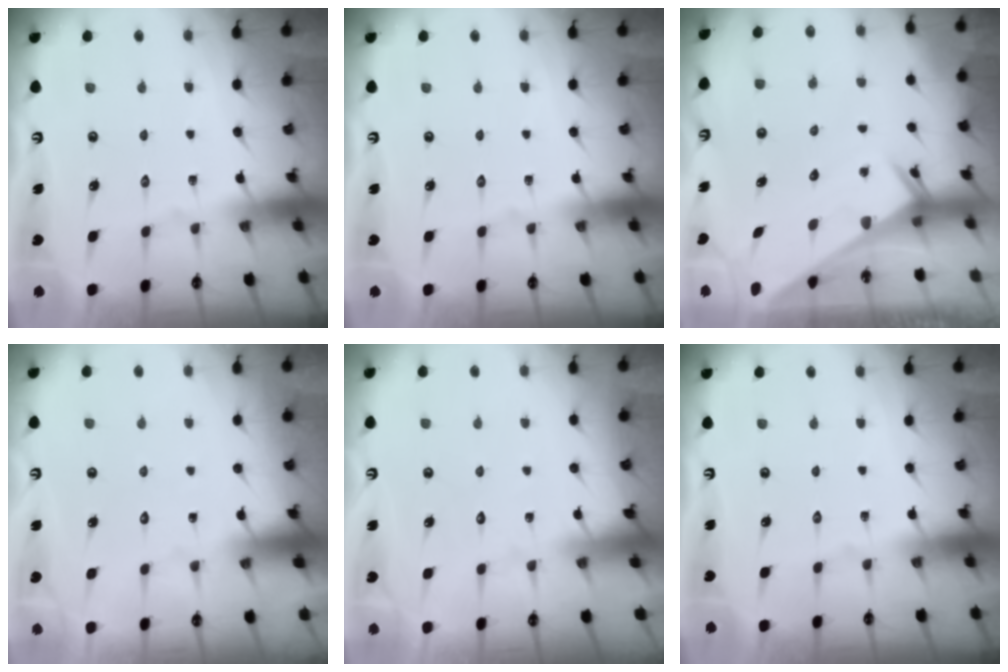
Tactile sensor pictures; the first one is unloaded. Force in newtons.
{"total": 0.0}
{"total": 2.7, "press": 2.7, "slide": 0.1}
{"total": 5.2, "press": 5.2, "slide": 0.4}
{"total": 4.8, "press": 4.8, "slide": 0.5}
{"total": 0.0}